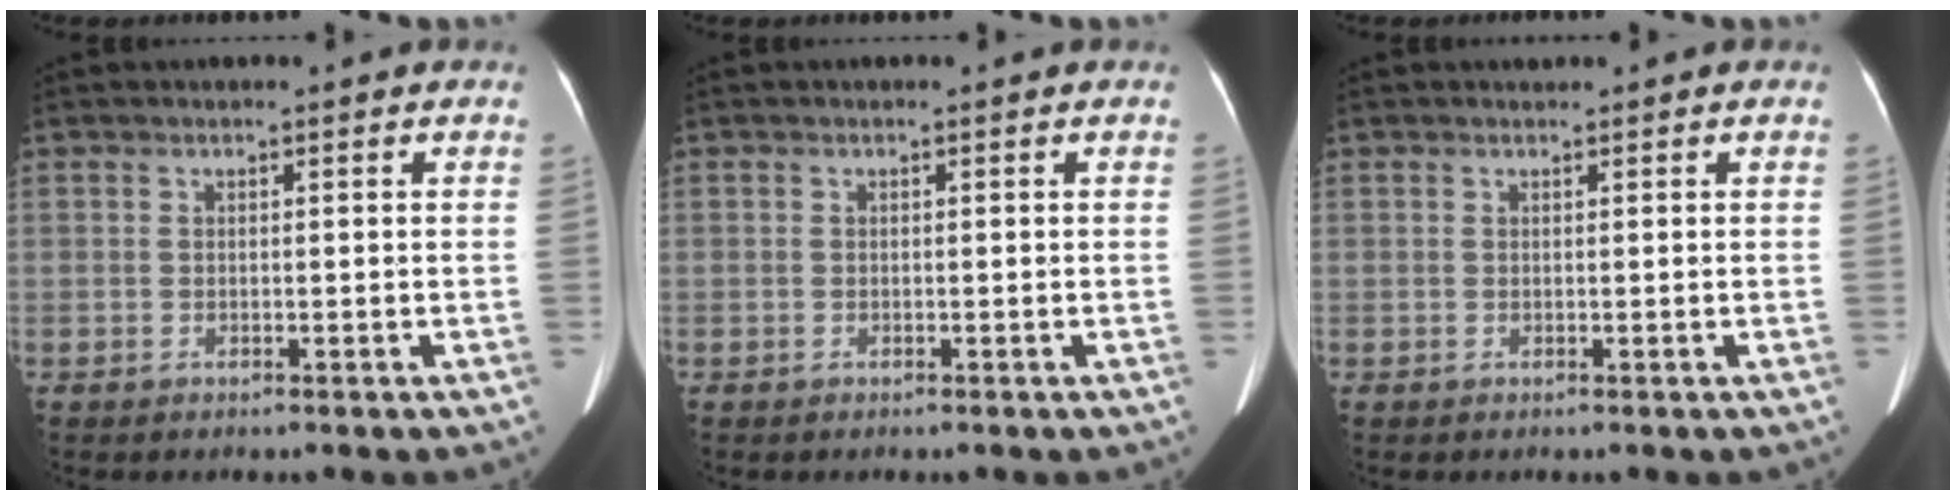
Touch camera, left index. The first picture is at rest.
{"total": 0.0}
{"total": 0.0}